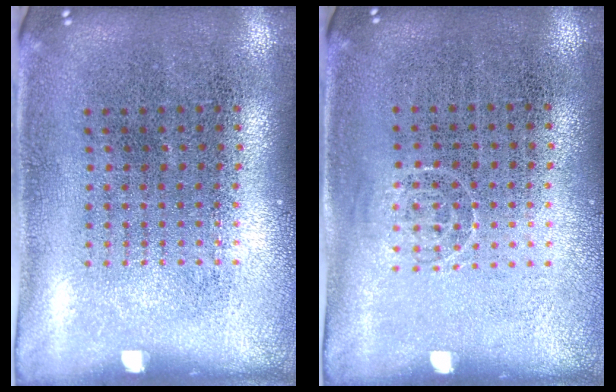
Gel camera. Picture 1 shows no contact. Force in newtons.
{"total": 0.7, "press": 0.5, "slide": 0.5}